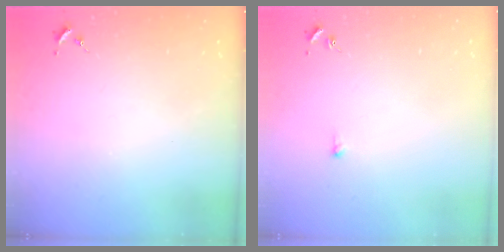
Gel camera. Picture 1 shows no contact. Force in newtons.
{"total": 2.9, "press": 2.8, "slide": 0.6}